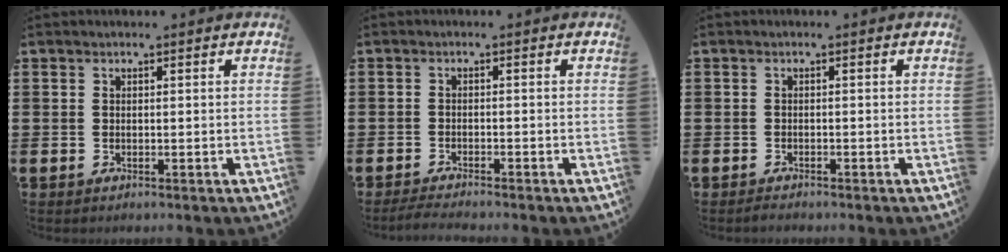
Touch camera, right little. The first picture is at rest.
{"total": 1.5, "force": [-1.4, 0.0, 0.7], "torque": [-0.013, 0.002, -0.027]}
{"total": 0.7, "force": [-0.6, 0.2, 0.2], "torque": [-0.006, -0.001, -0.013]}